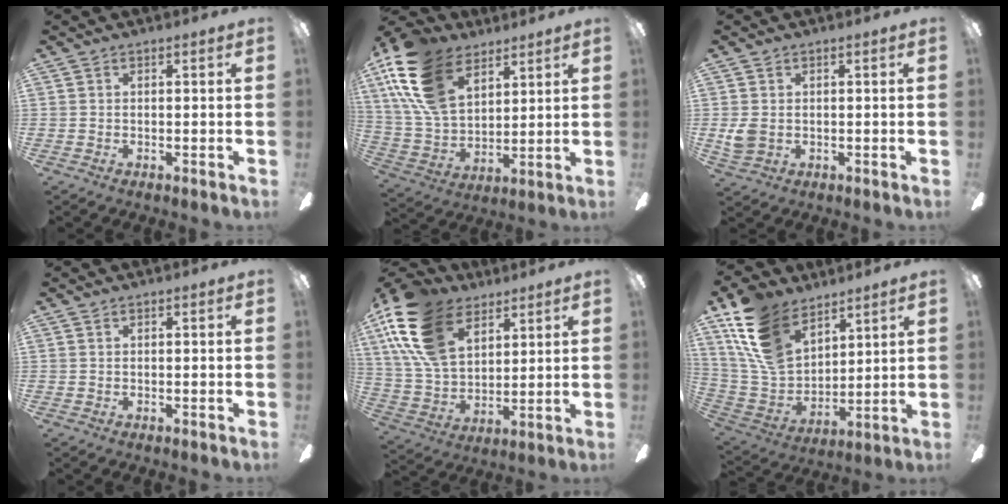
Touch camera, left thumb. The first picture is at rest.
{"total": 19.8, "force": [10.5, 12.1, 11.7], "torque": [-0.266, -0.032, 0.196]}
{"total": 3.6, "force": [0.4, 2.8, 2.2], "torque": [-0.038, 0.001, 0.007]}
{"total": 0.0}
{"total": 20.5, "force": [10.4, 12.7, 12.3], "torque": [-0.276, -0.029, 0.195]}
{"total": 17.5, "force": [11.4, 10.1, 8.5], "torque": [-0.211, -0.054, 0.217]}